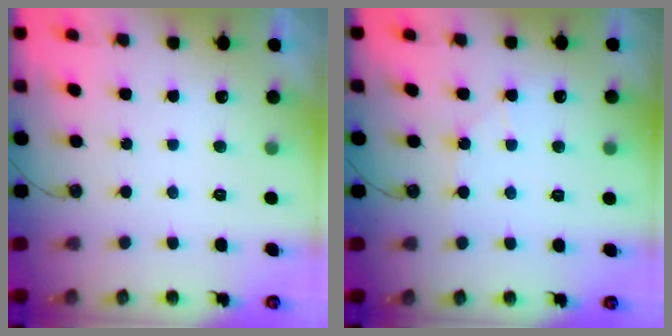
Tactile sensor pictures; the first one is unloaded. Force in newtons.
{"total": 5.5, "press": 5.4, "slide": 0.9}